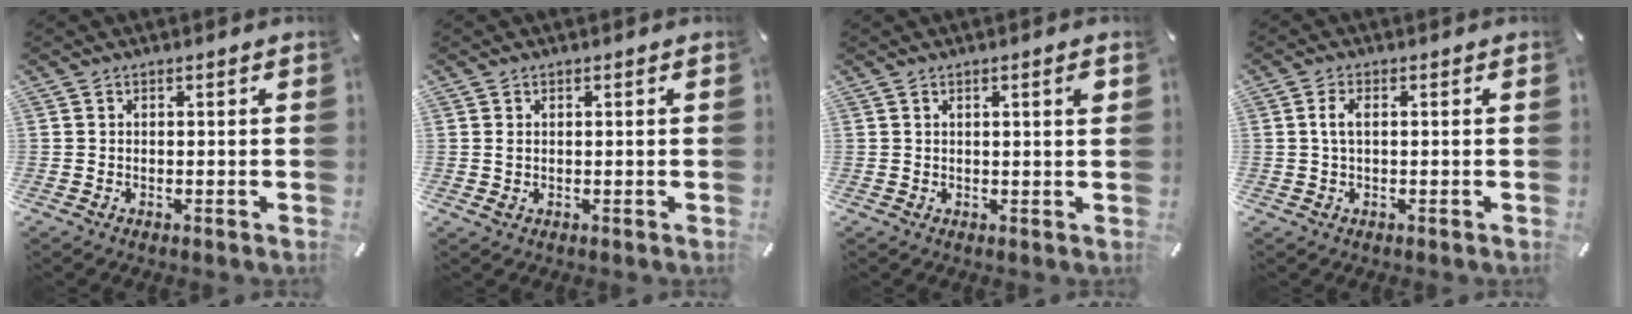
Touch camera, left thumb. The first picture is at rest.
{"total": 0.9, "force": [0.3, 0.6, 0.6], "torque": [-0.012, 0.002, 0.004]}
{"total": 2.3, "force": [1.0, 0.1, 2.1], "torque": [-0.041, 0.000, 0.015]}
{"total": 3.1, "force": [0.4, 1.3, 2.7], "torque": [-0.063, 0.001, 0.004]}